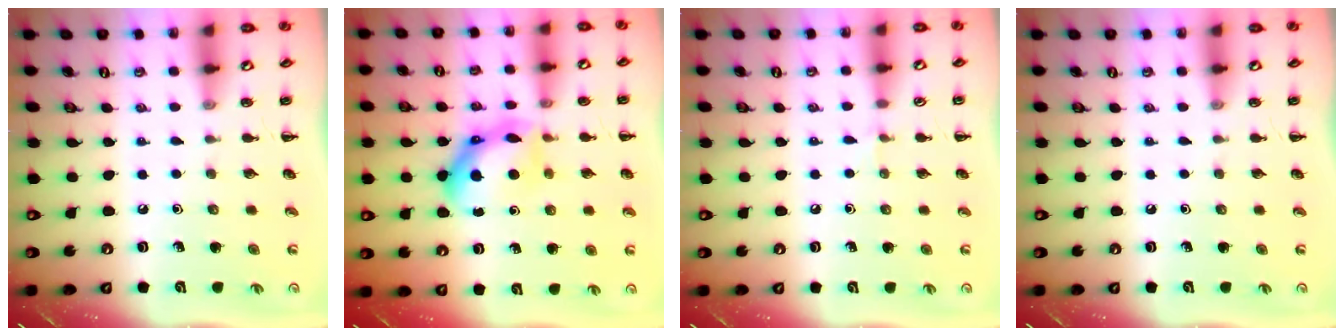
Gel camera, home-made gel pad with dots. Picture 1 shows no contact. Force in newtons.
{"total": 10.7, "press": 10.6, "slide": 0.7}
{"total": 3.9, "press": 3.6, "slide": 1.4}
{"total": 0.0}